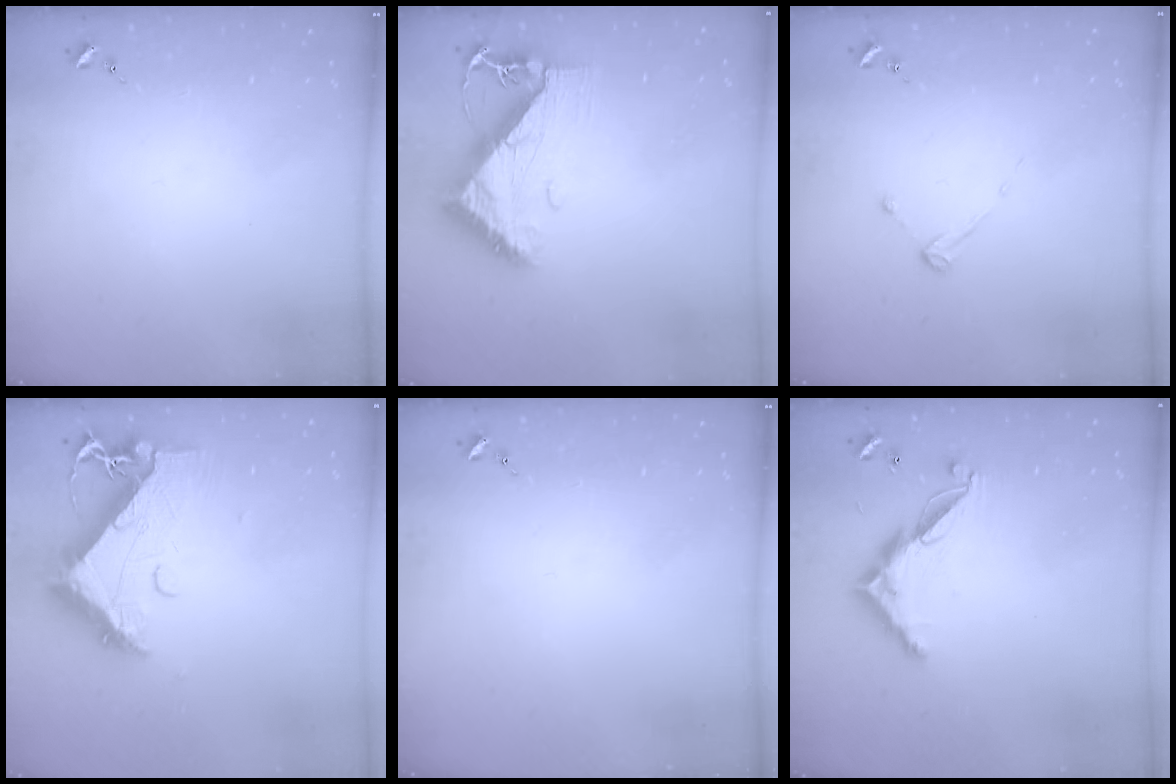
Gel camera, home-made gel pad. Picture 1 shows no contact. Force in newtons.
{"total": 9.5, "press": 9.4, "slide": 1.0}
{"total": 2.7, "press": 2.7, "slide": 0.3}
{"total": 13.1, "press": 13.1, "slide": 1.4}
{"total": 0.0}
{"total": 11.6, "press": 11.6, "slide": 0.4}